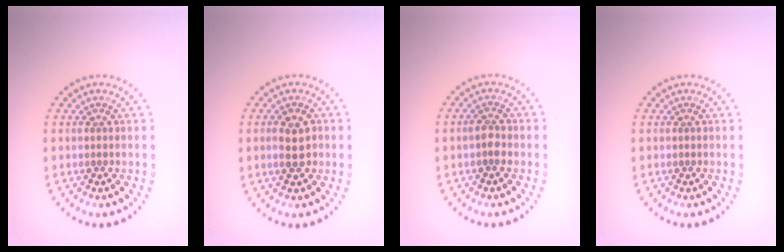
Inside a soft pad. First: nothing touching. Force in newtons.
{"total": 2.6, "press": 2.6, "slide": 0.2}
{"total": 1.5, "press": 1.4, "slide": 0.3}
{"total": 0.0}